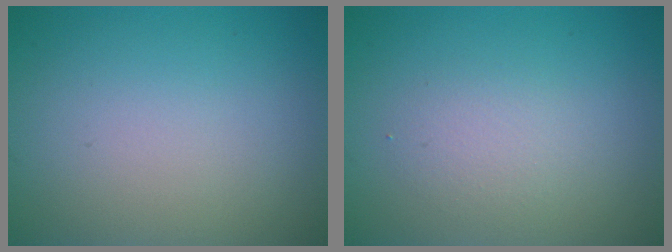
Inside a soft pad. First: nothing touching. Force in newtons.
{"total": 1.9, "press": 1.8, "slide": 0.2}